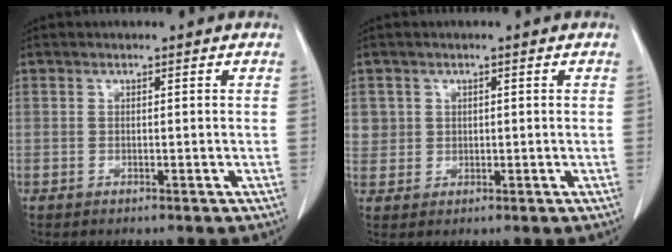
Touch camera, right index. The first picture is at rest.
{"total": 3.7, "force": [0.8, 3.5, 0.4], "torque": [0.000, 0.011, 0.023]}